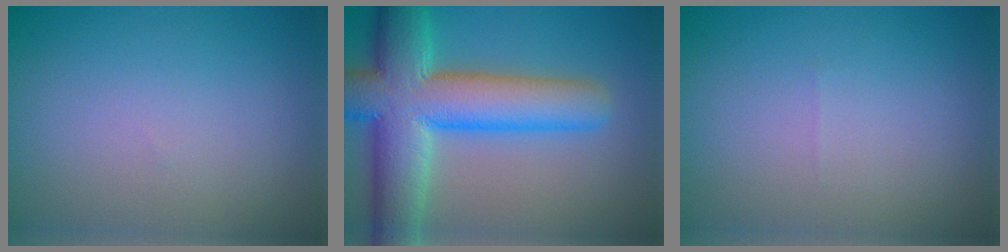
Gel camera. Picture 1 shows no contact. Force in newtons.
{"total": 11.2, "press": 11.2, "slide": 0.5}
{"total": 0.0}